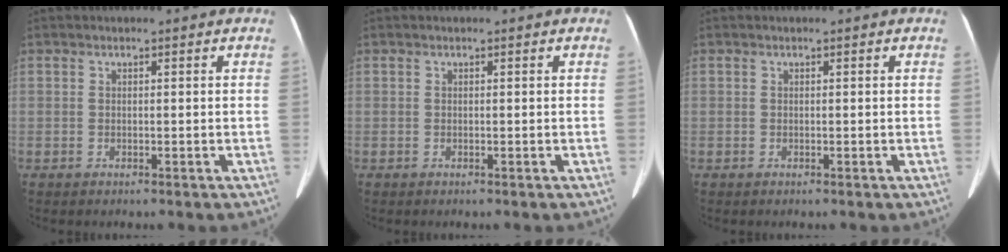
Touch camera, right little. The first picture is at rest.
{"total": 0.0}
{"total": 0.0}